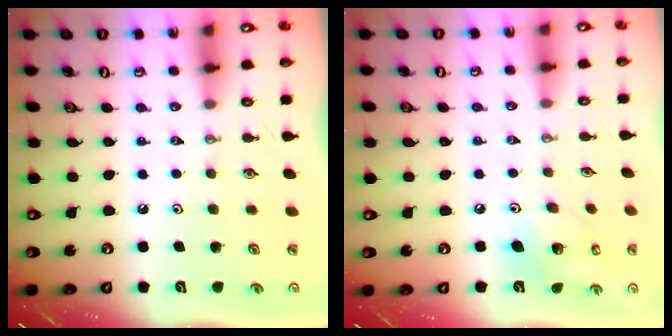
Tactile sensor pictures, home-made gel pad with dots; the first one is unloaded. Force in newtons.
{"total": 8.9, "press": 8.6, "slide": 2.3}